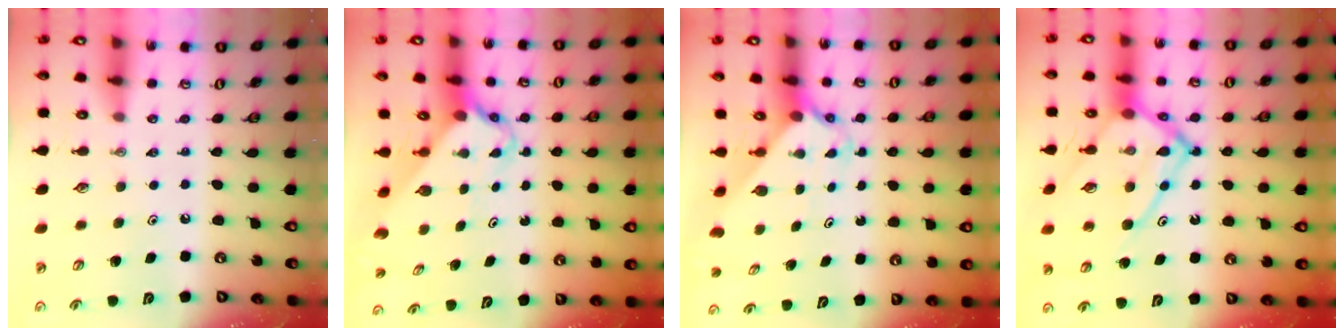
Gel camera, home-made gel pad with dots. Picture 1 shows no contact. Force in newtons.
{"total": 2.8, "press": 2.8, "slide": 0.2}
{"total": 2.4, "press": 2.3, "slide": 0.2}
{"total": 20.0, "press": 19.8, "slide": 2.3}